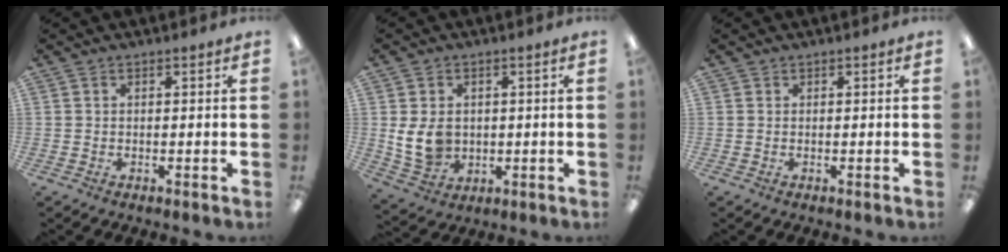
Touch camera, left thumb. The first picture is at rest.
{"total": 8.2, "force": [0.5, 6.3, 5.2], "torque": [-0.116, -0.002, 0.007]}
{"total": 0.0}